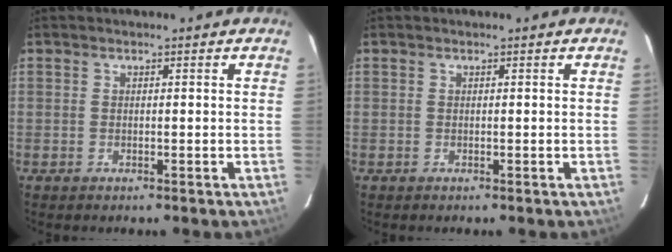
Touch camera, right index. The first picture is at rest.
{"total": 0.0}